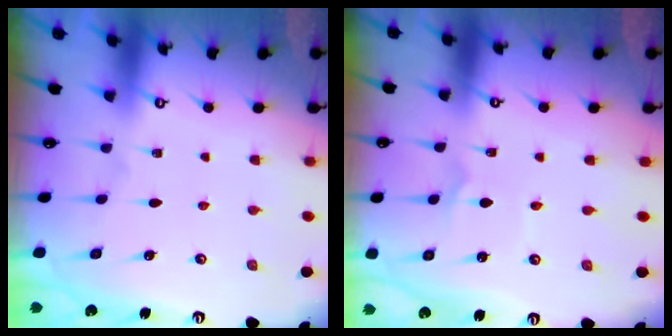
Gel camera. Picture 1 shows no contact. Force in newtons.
{"total": 1.1, "press": 1.1, "slide": 0.1}